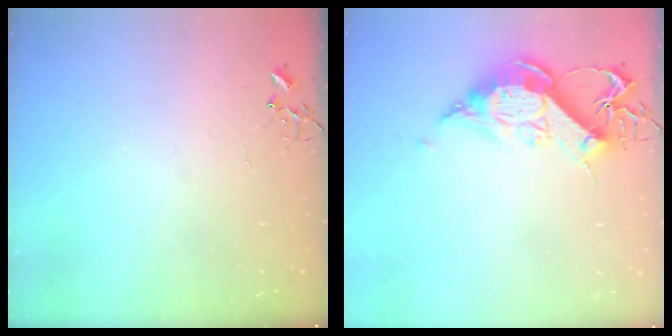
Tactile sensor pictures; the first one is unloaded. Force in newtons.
{"total": 12.9, "press": 12.8, "slide": 1.3}